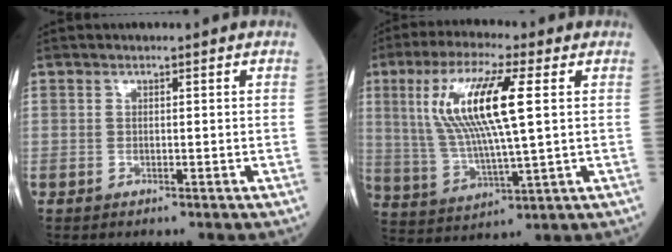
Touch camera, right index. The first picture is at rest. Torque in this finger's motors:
{"motor_torque": [1.22, 0.92, 0.46, 0.21]}